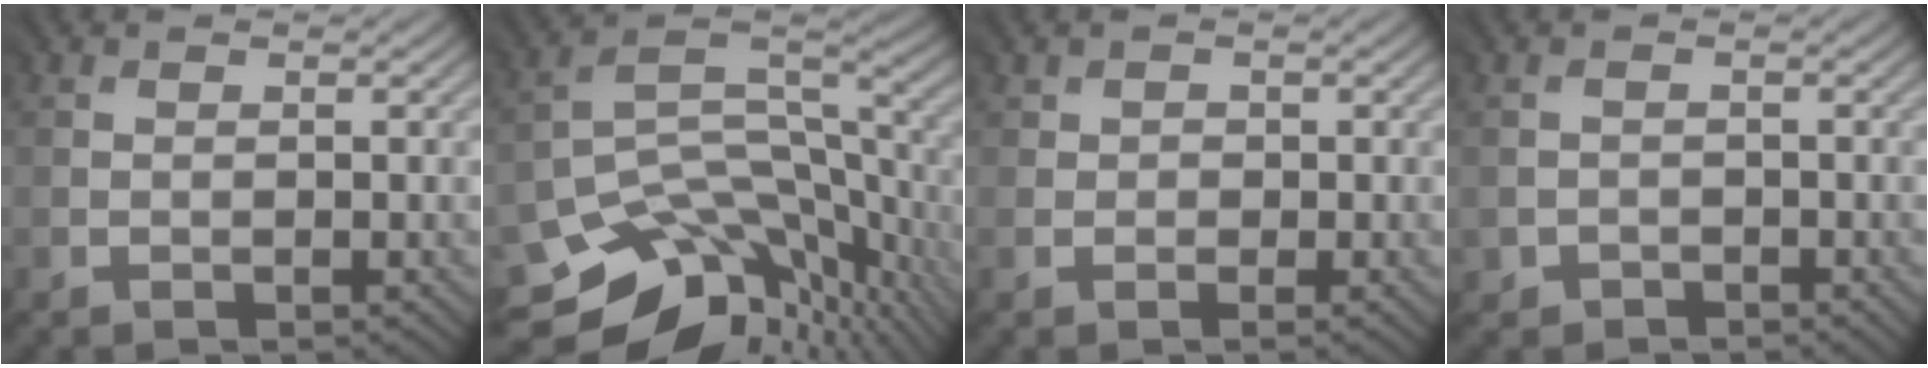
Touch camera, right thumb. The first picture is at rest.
{"total": 14.3, "force": [-9.1, 8.1, 7.6], "torque": [-0.162, -0.035, -0.129]}
{"total": 0.9, "force": [0.0, 0.8, 0.4], "torque": [-0.001, -0.002, -0.001]}
{"total": 1.1, "force": [-0.8, 0.7, -0.3], "torque": [0.004, -0.004, -0.015]}